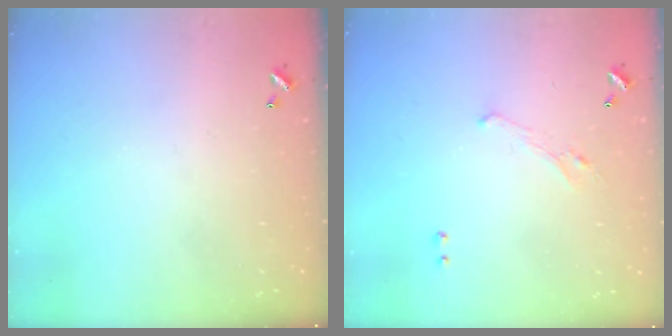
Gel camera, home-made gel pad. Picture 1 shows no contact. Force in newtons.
{"total": 0.8, "press": 0.3, "slide": 0.7}